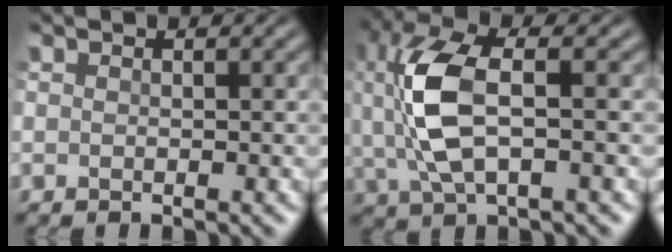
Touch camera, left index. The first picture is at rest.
{"total": 8.1, "force": [0.3, 3.8, 7.2], "torque": [-0.165, 0.008, 0.004]}